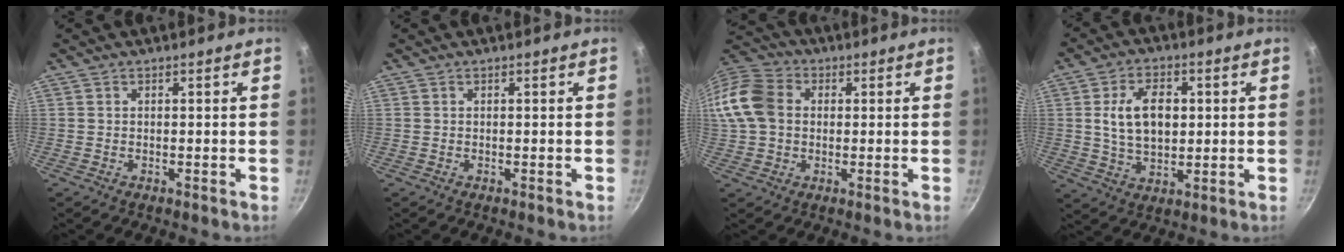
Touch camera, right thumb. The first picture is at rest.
{"total": 0.0}
{"total": 14.3, "force": [1.3, 11.1, 8.8], "torque": [-0.175, 0.025, 0.010]}
{"total": 11.0, "force": [1.6, 7.1, 8.2], "torque": [-0.122, -0.001, 0.030]}